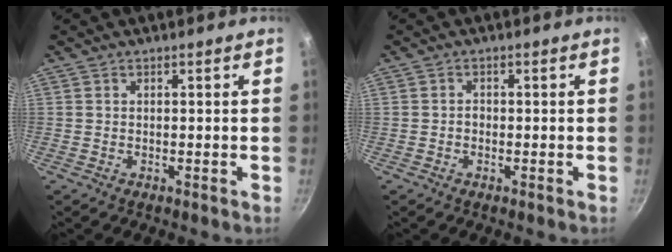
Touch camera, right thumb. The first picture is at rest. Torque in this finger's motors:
{"motor_torque": [0.19, 0.13, 0.71, 0.18, -0.02]}